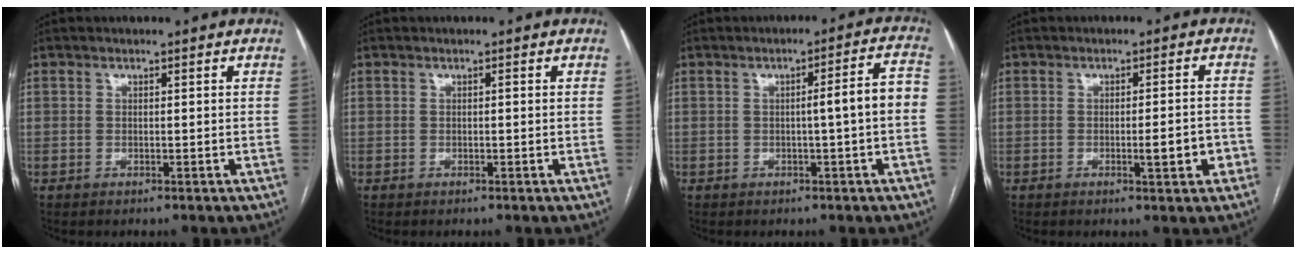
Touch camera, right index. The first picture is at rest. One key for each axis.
{"total": 0.0}
{"total": 5.7, "fx": -0.7, "fy": -0.3, "fz": 5.6, "tx": -0.074, "ty": 0.018, "tz": -0.009}
{"total": 4.2, "fx": -1.5, "fy": 0.7, "fz": 3.9, "tx": -0.052, "ty": 0.001, "tz": -0.019}